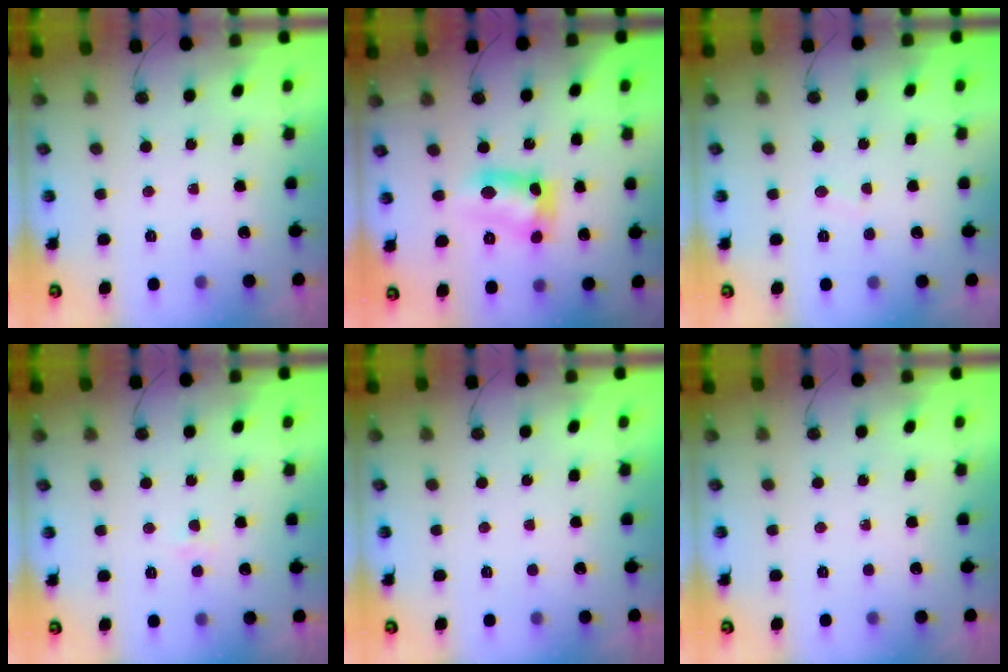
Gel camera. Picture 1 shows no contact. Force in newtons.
{"total": 12.2, "press": 12.2, "slide": 0.8}
{"total": 1.8, "press": 1.8, "slide": 0.2}
{"total": 2.4, "press": 2.3, "slide": 0.6}
{"total": 0.0}
{"total": 0.0}